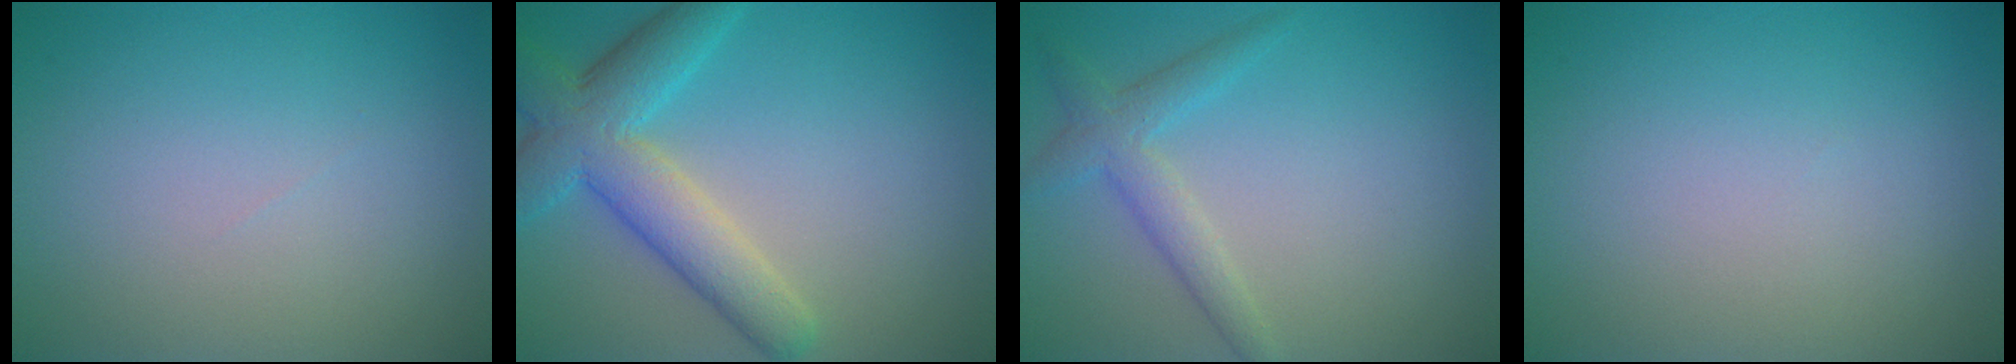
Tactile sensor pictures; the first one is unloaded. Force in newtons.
{"total": 6.5, "press": 6.5, "slide": 0.5}
{"total": 2.7, "press": 2.7, "slide": 0.1}
{"total": 0.0}